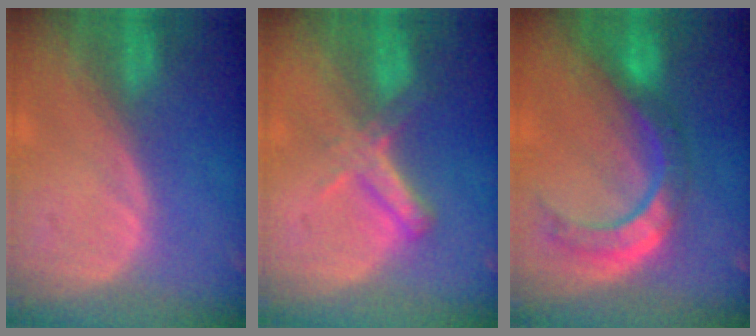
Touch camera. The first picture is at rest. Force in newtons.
{"total": 5.5, "press": 4.7, "slide": 2.7}
{"total": 8.3, "press": 7.2, "slide": 4.2}